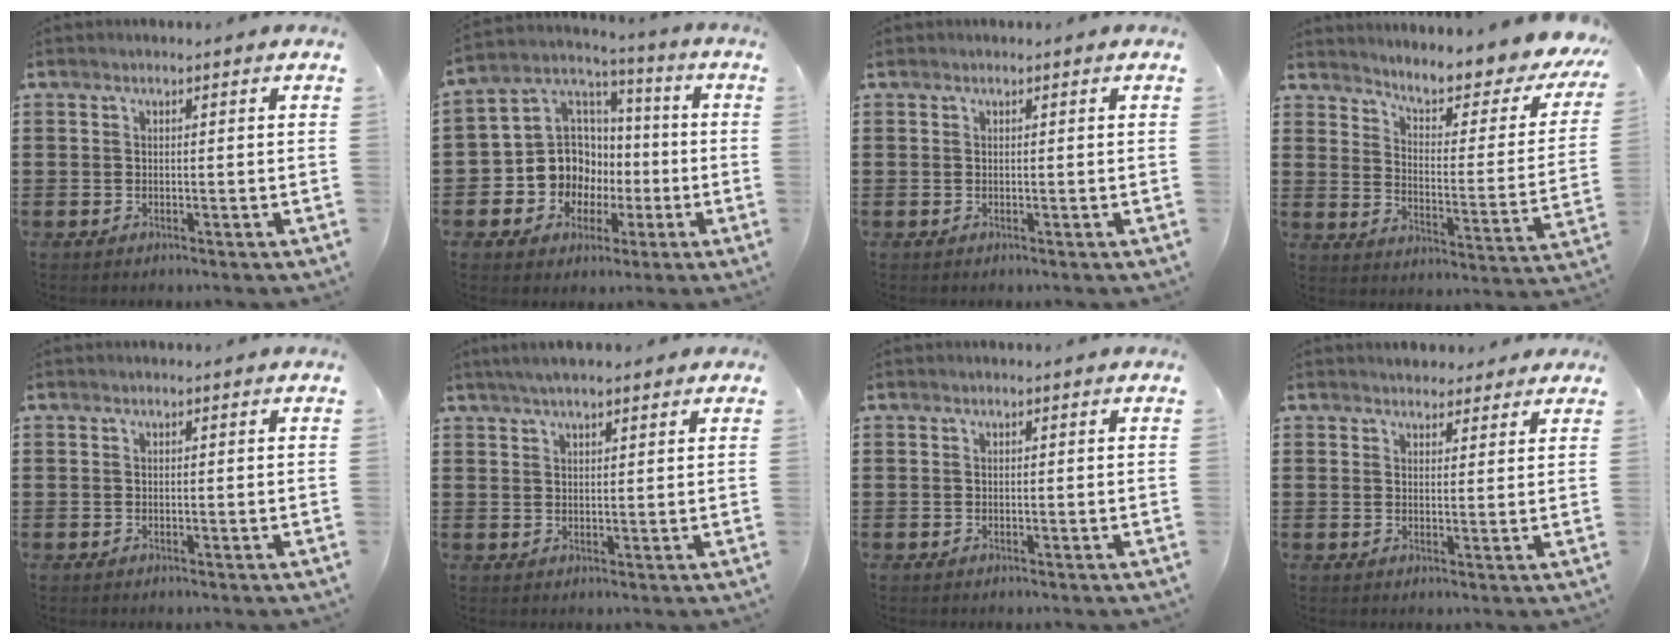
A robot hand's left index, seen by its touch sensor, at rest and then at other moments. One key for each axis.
{"total": 11.7, "fx": -2.3, "fy": 10.7, "fz": 4.0, "tx": -0.127, "ty": 0.006, "tz": -0.039}
{"total": 0.0}
{"total": 5.7, "fx": 5.1, "fy": 0.1, "fz": 2.6, "tx": -0.059, "ty": -0.048, "tz": 0.077}
{"total": 0.0}
{"total": 3.5, "fx": 2.7, "fy": 0.7, "fz": 2.1, "tx": -0.045, "ty": 0.007, "tz": 0.050}
{"total": 0.0}
{"total": 2.7, "fx": 2.5, "fy": 1.0, "fz": 0.1, "tx": -0.001, "ty": -0.005, "tz": 0.046}